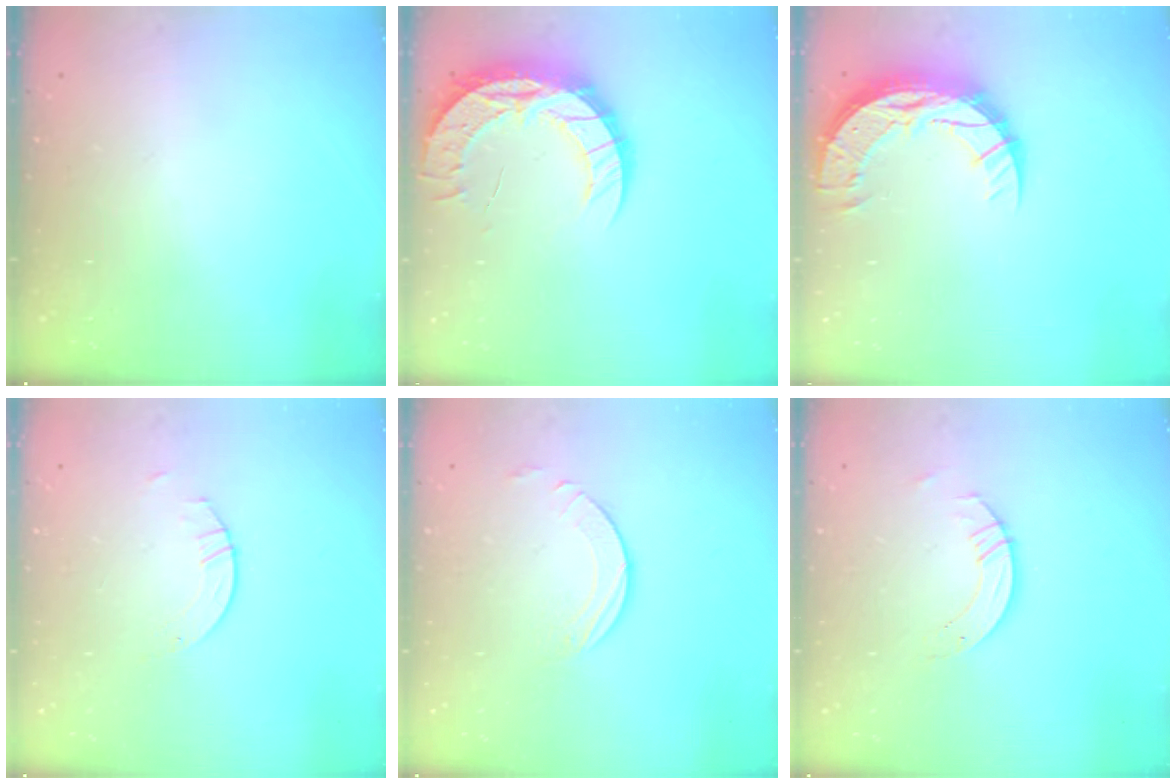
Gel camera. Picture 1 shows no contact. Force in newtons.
{"total": 13.4, "press": 13.4, "slide": 1.0}
{"total": 13.2, "press": 13.2, "slide": 0.9}
{"total": 2.1, "press": 2.1, "slide": 0.1}
{"total": 2.7, "press": 2.7, "slide": 0.2}
{"total": 3.9, "press": 3.9, "slide": 0.4}